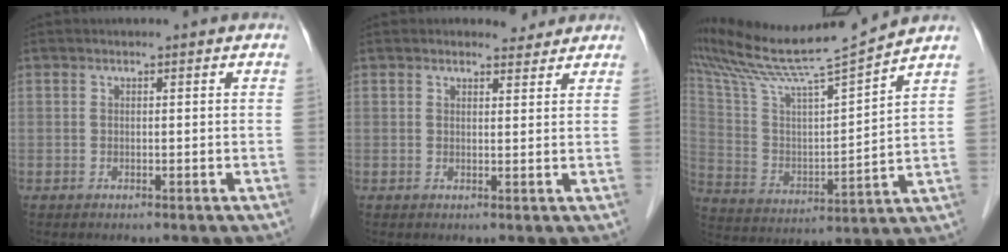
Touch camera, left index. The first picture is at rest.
{"total": 2.3, "force": [2.1, 0.8, 0.0], "torque": [-0.004, -0.004, 0.026]}
{"total": 14.8, "force": [13.9, -2.5, 4.5], "torque": [-0.102, -0.021, 0.252]}